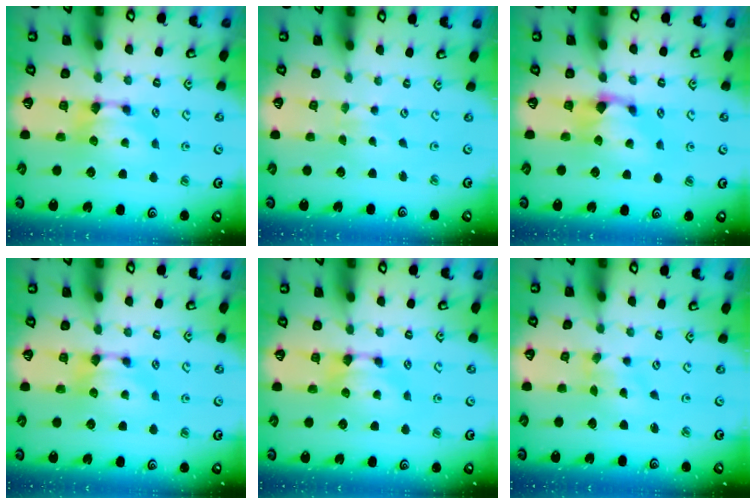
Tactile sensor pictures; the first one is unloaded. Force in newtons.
{"total": 2.9, "press": 2.9, "slide": 0.4}
{"total": 1.1, "press": 0.1, "slide": 1.1}
{"total": 0.0}
{"total": 0.0}
{"total": 1.7, "press": 1.3, "slide": 1.0}